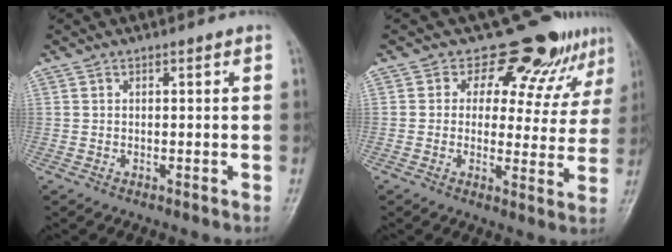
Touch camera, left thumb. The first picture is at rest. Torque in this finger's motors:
{"motor_torque": [-0.07, 0.19, -0.13, -0.17, 0.07]}